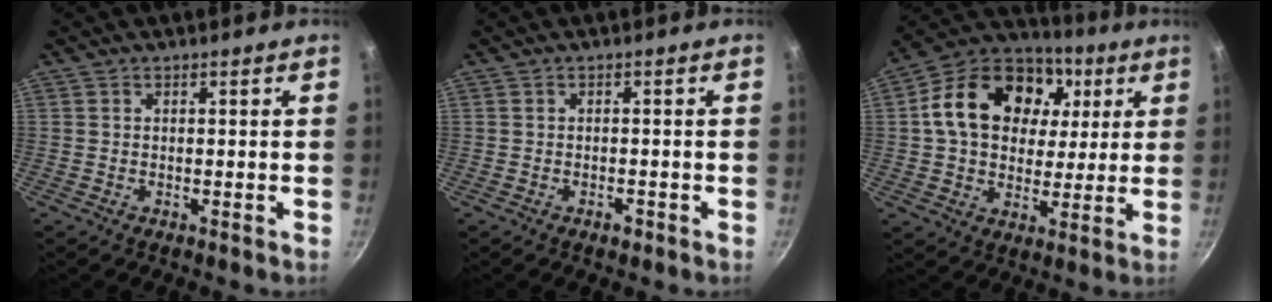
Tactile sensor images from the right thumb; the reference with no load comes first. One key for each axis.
{"total": 1.6, "fx": -0.9, "fy": 0.9, "fz": 1.0, "tx": -0.013, "ty": 0.011, "tz": -0.010}
{"total": 22.0, "fx": 5.6, "fy": 16.1, "fz": 13.9, "tx": -0.226, "ty": 0.016, "tz": 0.083}